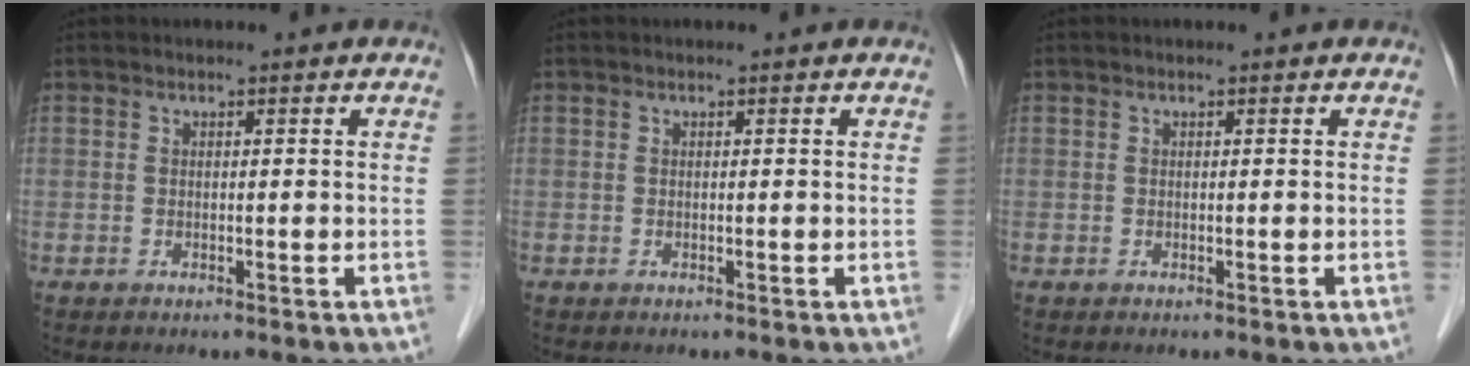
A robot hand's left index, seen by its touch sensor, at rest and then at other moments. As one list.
[{"total": 0.0}, {"total": 0.0}]